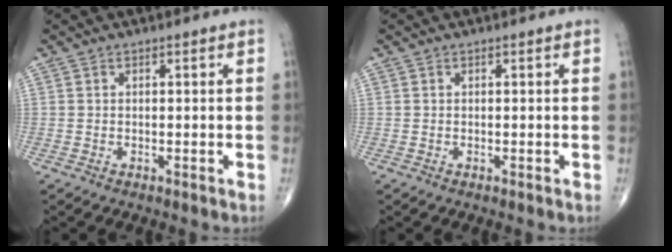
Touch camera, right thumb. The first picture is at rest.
{"total": 0.0}